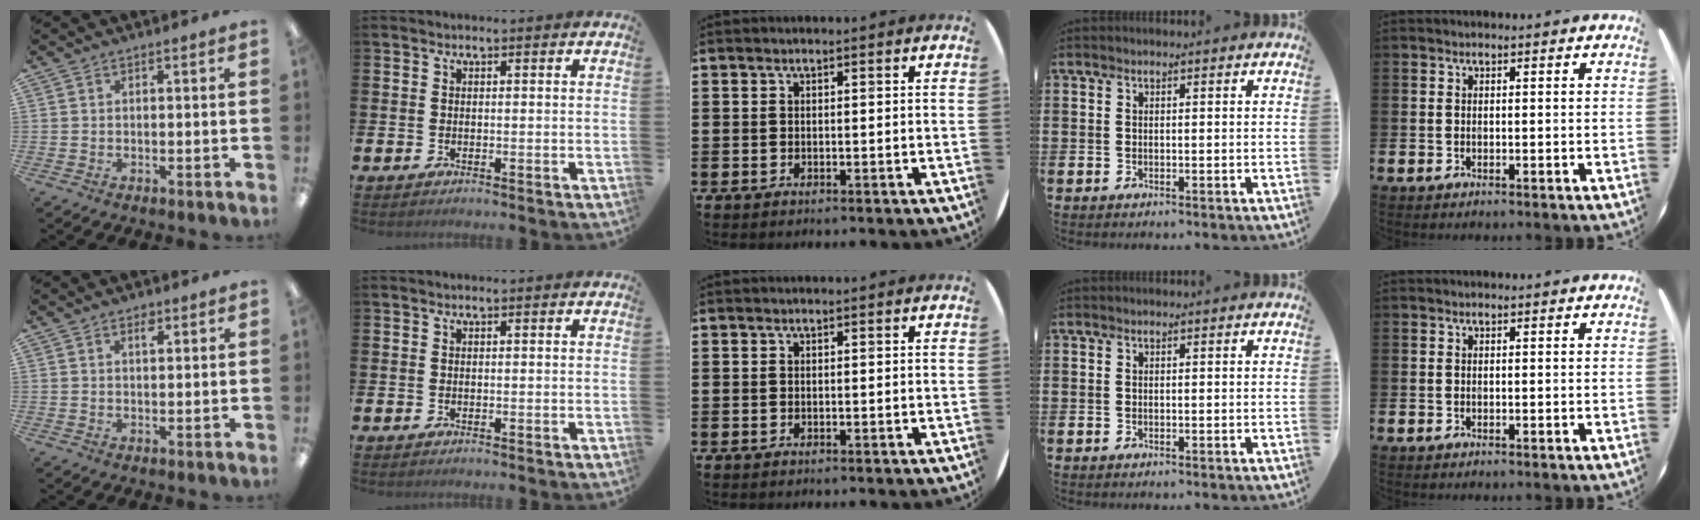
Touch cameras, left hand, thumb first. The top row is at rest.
{"thumb": {"total": 2.3, "force": [1.5, 1.0, 1.4], "torque": [-0.016, -0.004, 0.023]}}